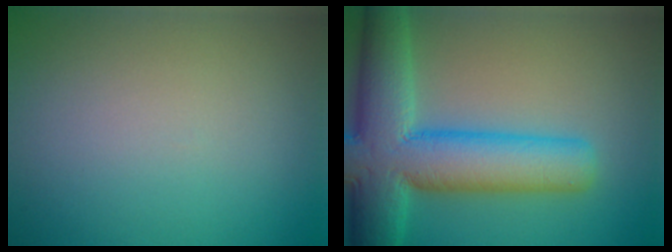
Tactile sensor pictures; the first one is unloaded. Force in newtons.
{"total": 11.3, "press": 11.3, "slide": 0.7}